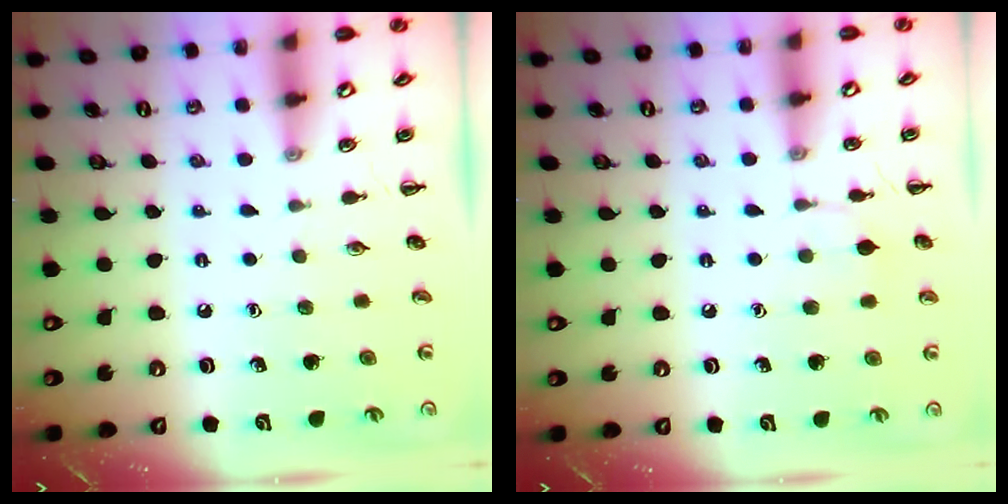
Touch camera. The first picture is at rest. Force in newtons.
{"total": 6.5, "press": 6.3, "slide": 1.7}